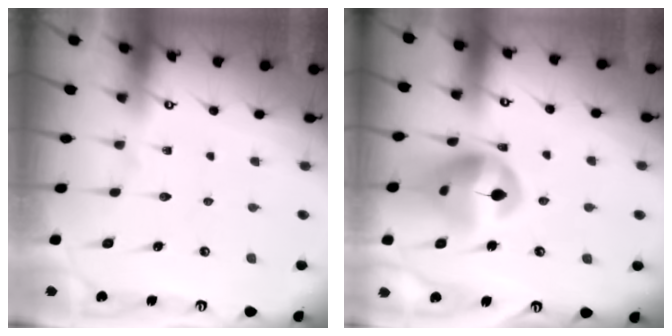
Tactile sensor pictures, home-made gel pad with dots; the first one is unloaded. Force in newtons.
{"total": 14.3, "press": 14.1, "slide": 1.9}